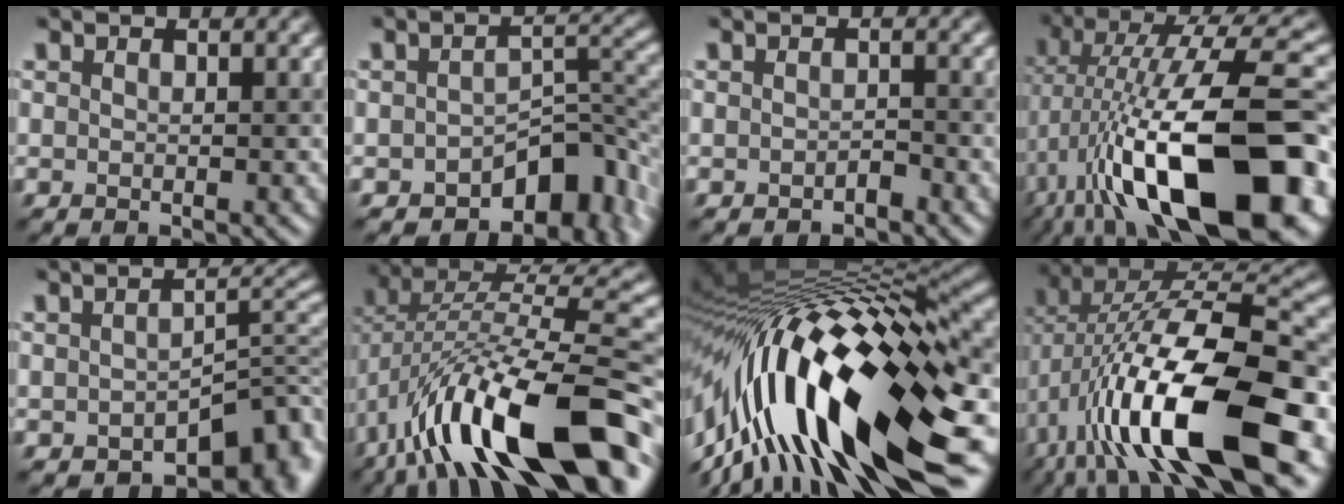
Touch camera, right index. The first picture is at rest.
{"total": 8.1, "force": [-4.3, 4.3, 5.4], "torque": [-0.044, -0.001, -0.066]}
{"total": 0.7, "force": [-0.5, 0.3, 0.4], "torque": [-0.007, 0.000, -0.009]}
{"total": 17.2, "force": [-4.0, 6.0, 15.6], "torque": [-0.243, 0.033, -0.069]}
{"total": 7.5, "force": [-4.1, 3.7, 5.0], "torque": [-0.040, -0.010, -0.053]}
{"total": 15.5, "force": [-7.0, 5.5, 12.7], "torque": [-0.217, 0.027, -0.123]}
{"total": 17.9, "force": [-3.5, 4.8, 16.9], "torque": [-0.279, 0.022, -0.069]}
{"total": 15.7, "force": [-4.7, 6.1, 13.7], "torque": [-0.231, 0.006, -0.082]}